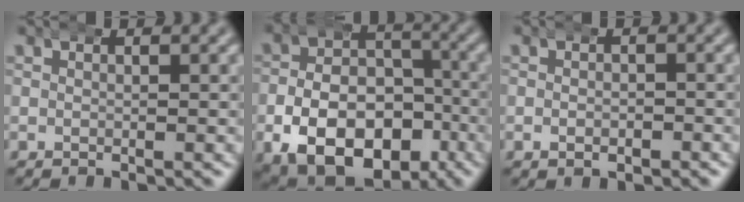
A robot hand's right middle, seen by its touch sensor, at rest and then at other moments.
{"total": 12.6, "force": [-5.9, 8.8, 6.9], "torque": [-0.129, -0.043, -0.079]}
{"total": 1.2, "force": [-0.6, 0.8, 0.7], "torque": [-0.008, -0.002, -0.009]}